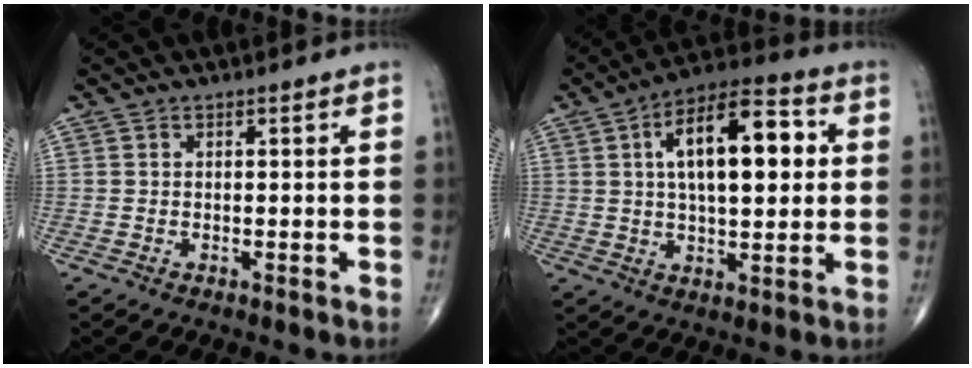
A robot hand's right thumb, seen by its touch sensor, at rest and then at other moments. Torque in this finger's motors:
{"motor_torque": [-0.52, 2.44, 1.66, 0.56, 0.46]}